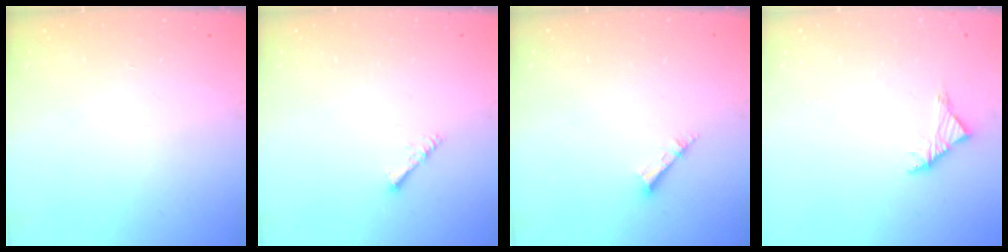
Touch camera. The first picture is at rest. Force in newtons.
{"total": 1.4, "press": 1.3, "slide": 0.3}
{"total": 2.3, "press": 2.3, "slide": 0.1}
{"total": 3.0, "press": 2.9, "slide": 0.9}